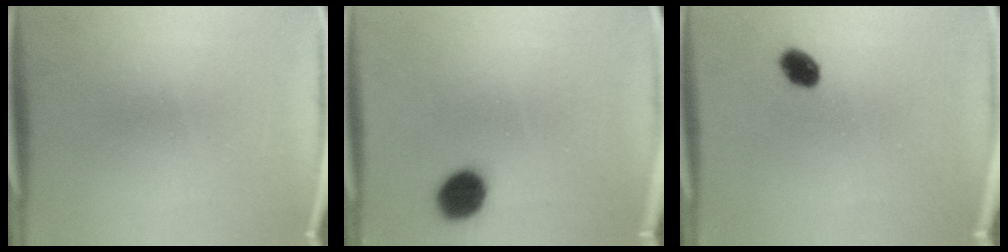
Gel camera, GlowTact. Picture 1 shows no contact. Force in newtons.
{"total": 8.1}
{"total": 4.3}